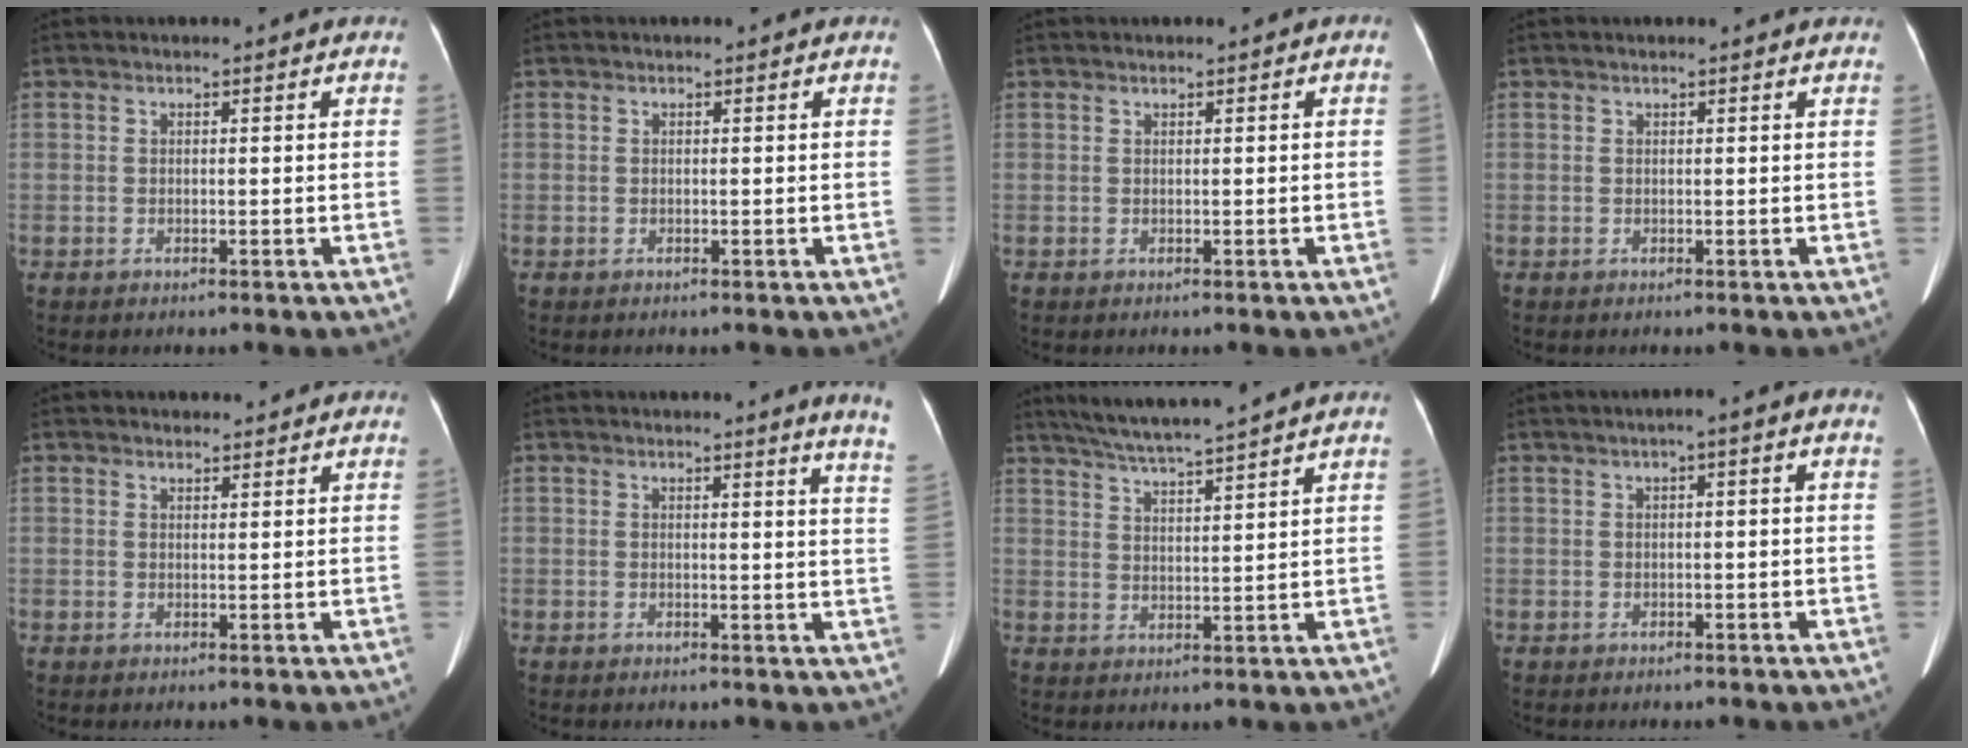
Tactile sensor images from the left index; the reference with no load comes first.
{"total": 0.0}
{"total": 0.0}
{"total": 1.2, "force": [1.1, 0.3, 0.3], "torque": [-0.012, 0.016, 0.010]}
{"total": 1.7, "force": [1.5, 0.7, 0.1], "torque": [-0.006, 0.006, 0.026]}
{"total": 6.2, "force": [5.4, -1.2, 2.8], "torque": [-0.030, -0.046, 0.033]}
{"total": 10.1, "force": [8.9, -1.2, 4.5], "torque": [-0.080, 0.014, 0.143]}
{"total": 1.8, "force": [0.3, 0.2, 1.8], "torque": [-0.023, 0.012, 0.005]}